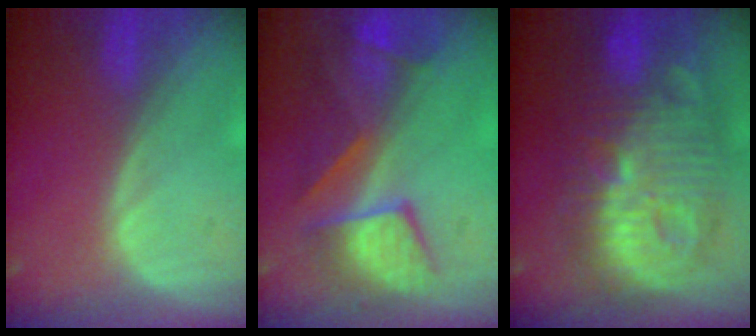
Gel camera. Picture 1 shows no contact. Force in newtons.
{"total": 9.5, "press": 8.4, "slide": 4.5}
{"total": 13.8, "press": 13.7, "slide": 1.3}